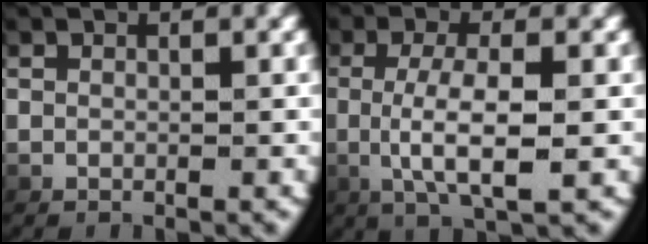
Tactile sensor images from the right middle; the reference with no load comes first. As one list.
[{"total": 4.9, "force": [-0.5, 1.1, 4.8], "torque": [-0.102, -0.011, 0.001]}]